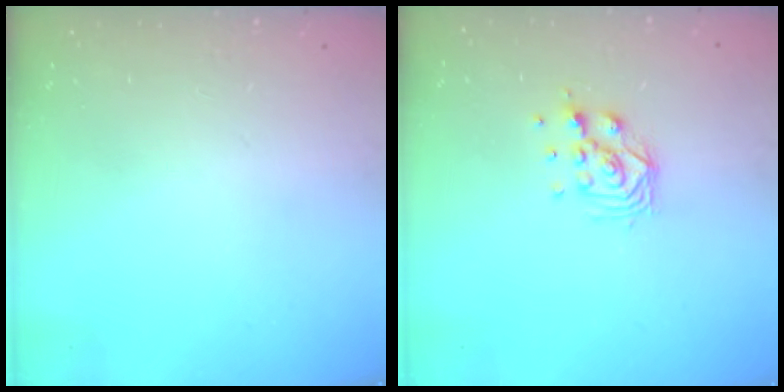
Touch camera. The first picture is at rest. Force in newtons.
{"total": 7.8, "press": 7.8, "slide": 0.6}